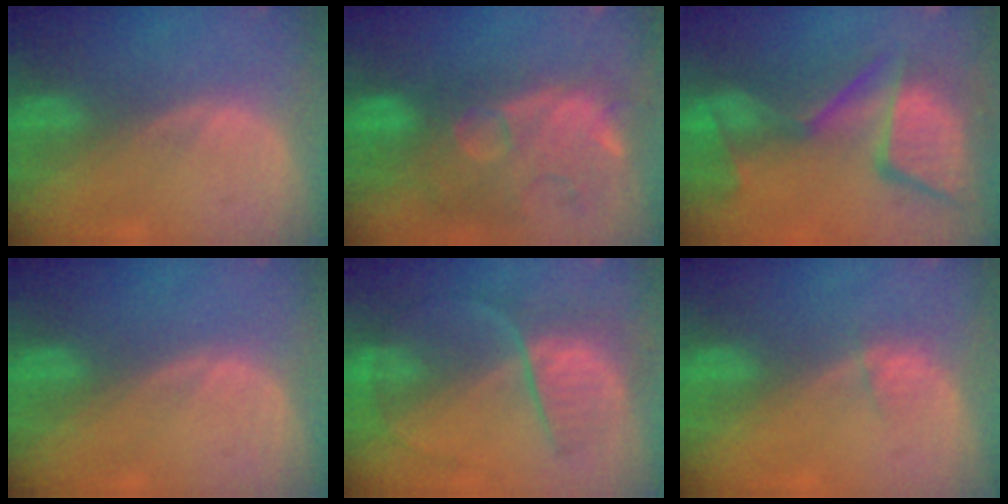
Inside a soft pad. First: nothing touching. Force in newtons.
{"total": 12.6, "press": 11.3, "slide": 5.7}
{"total": 13.6, "press": 11.1, "slide": 7.8}
{"total": 0.0}
{"total": 7.0, "press": 6.6, "slide": 2.2}
{"total": 1.1, "press": 1.0, "slide": 0.4}